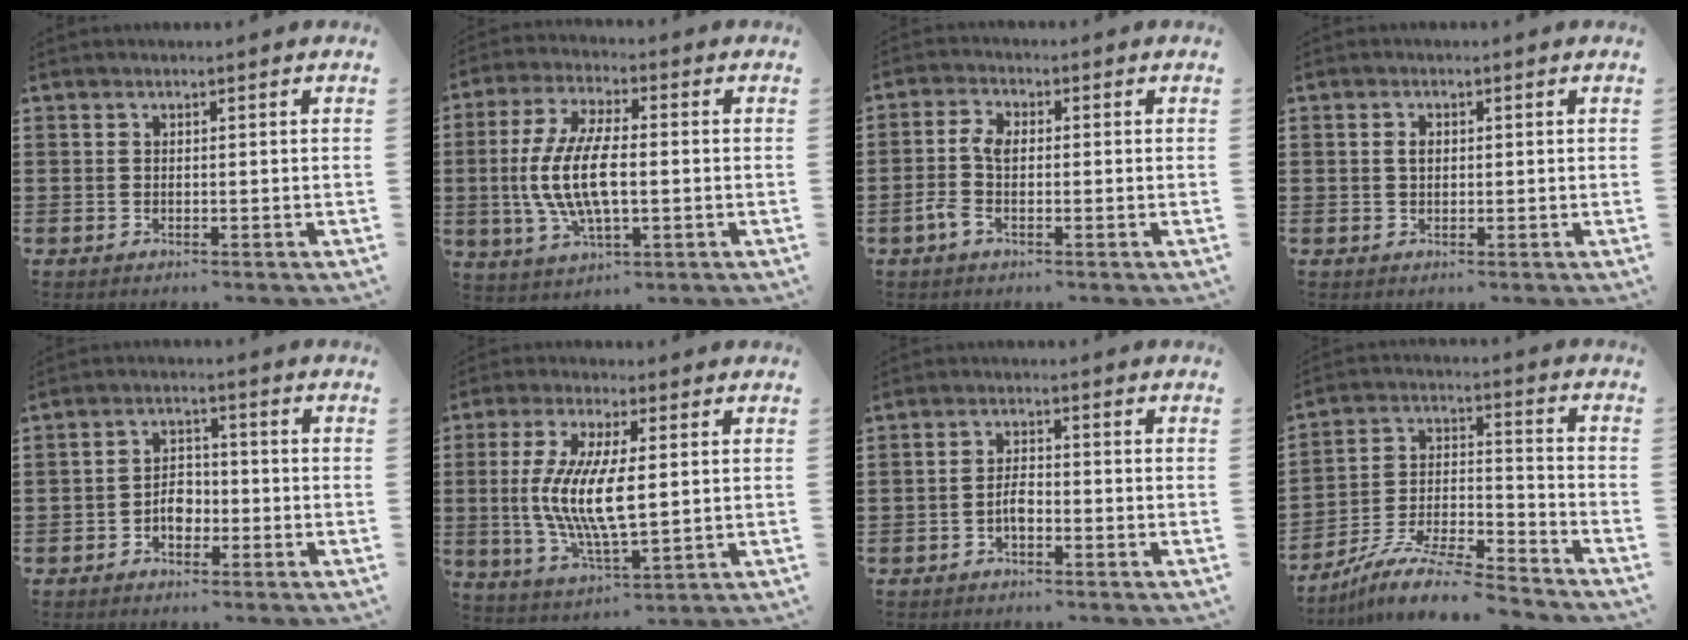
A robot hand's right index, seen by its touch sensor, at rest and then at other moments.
{"total": 11.1, "force": [-0.9, 4.2, 10.2], "torque": [-0.233, -0.015, -0.024]}
{"total": 4.0, "force": [-1.0, 1.9, 3.4], "torque": [-0.089, -0.003, -0.027]}
{"total": 1.6, "force": [0.3, 1.0, 1.2], "torque": [-0.025, 0.007, 0.004]}
{"total": 3.8, "force": [-1.5, 2.6, 2.3], "torque": [-0.038, 0.002, -0.032]}
{"total": 10.1, "force": [0.4, 3.3, 9.5], "torque": [-0.203, -0.006, 0.004]}
{"total": 2.9, "force": [-1.2, 1.2, 2.4], "torque": [-0.054, 0.002, -0.025]}
{"total": 10.3, "force": [-9.2, 1.2, 4.3], "torque": [-0.075, 0.017, -0.183]}